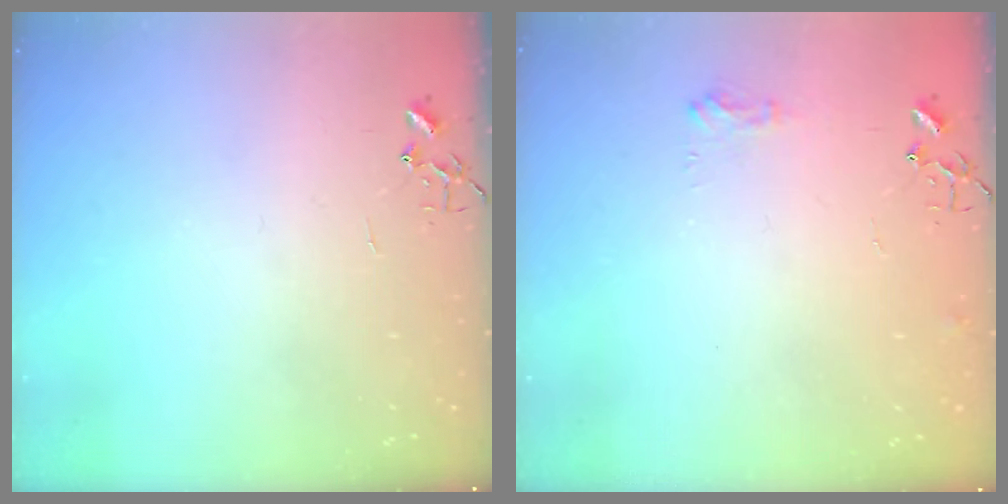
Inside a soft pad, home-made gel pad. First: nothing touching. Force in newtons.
{"total": 6.9, "press": 6.9, "slide": 0.9}